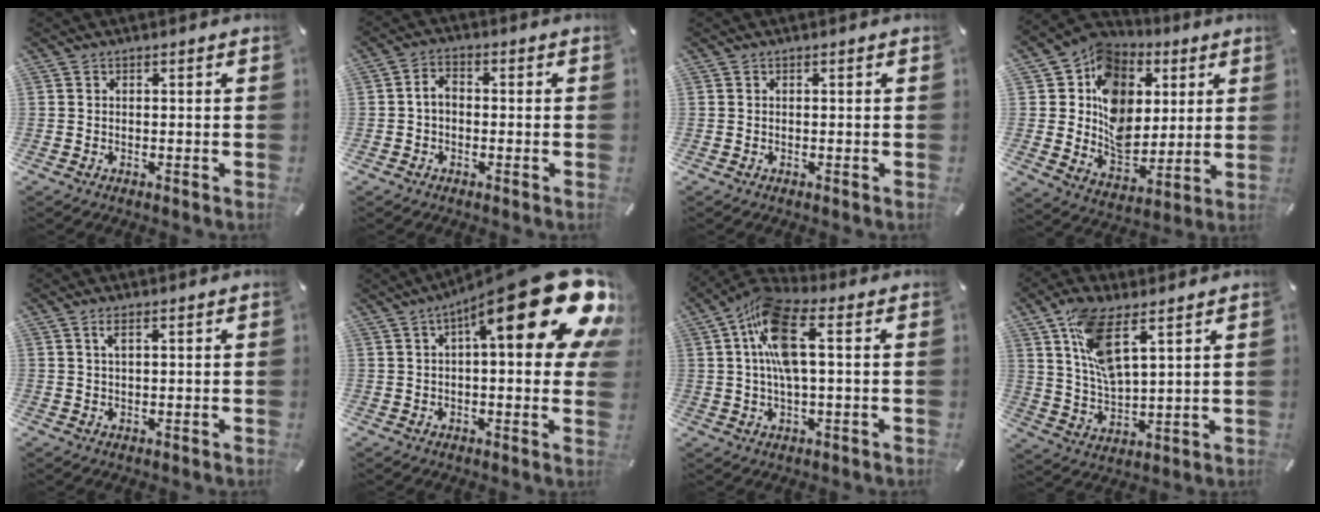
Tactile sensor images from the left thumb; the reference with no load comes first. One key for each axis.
{"total": 3.5, "fx": -0.6, "fy": 2.4, "fz": 2.4, "tx": -0.052, "ty": 0.009, "tz": -0.016}
{"total": 0.0}
{"total": 14.5, "fx": 2.8, "fy": 12.3, "fz": 7.0, "tx": -0.118, "ty": -0.020, "tz": 0.054}
{"total": 2.2, "fx": 1.0, "fy": 0.6, "fz": 1.9, "tx": -0.041, "ty": 0.003, "tz": 0.016}
{"total": 26.1, "fx": 11.5, "fy": 7.3, "fz": 22.3, "tx": -0.316, "ty": -0.082, "tz": 0.184}
{"total": 11.8, "fx": 1.8, "fy": 4.3, "fz": 10.8, "tx": -0.223, "ty": -0.001, "tz": 0.031}
{"total": 11.6, "fx": 6.5, "fy": 4.2, "fz": 8.7, "tx": -0.187, "ty": -0.014, "tz": 0.122}